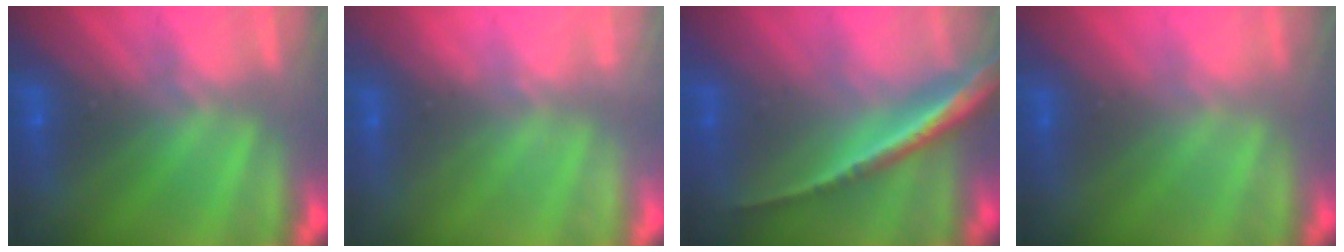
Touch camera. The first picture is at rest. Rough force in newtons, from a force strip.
{"total": 2.1}
{"total": 1.8}
{"total": 2.4}